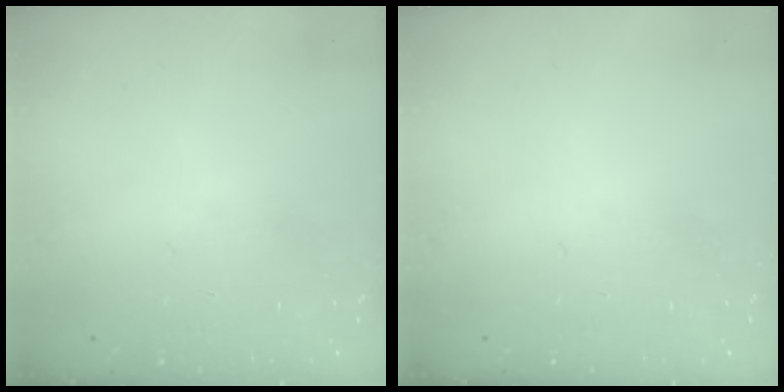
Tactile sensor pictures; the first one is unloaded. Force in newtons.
{"total": 0.0}